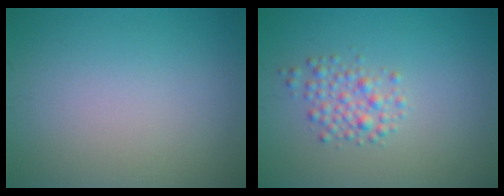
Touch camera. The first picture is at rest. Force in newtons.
{"total": 2.3, "press": 2.3, "slide": 0.1}